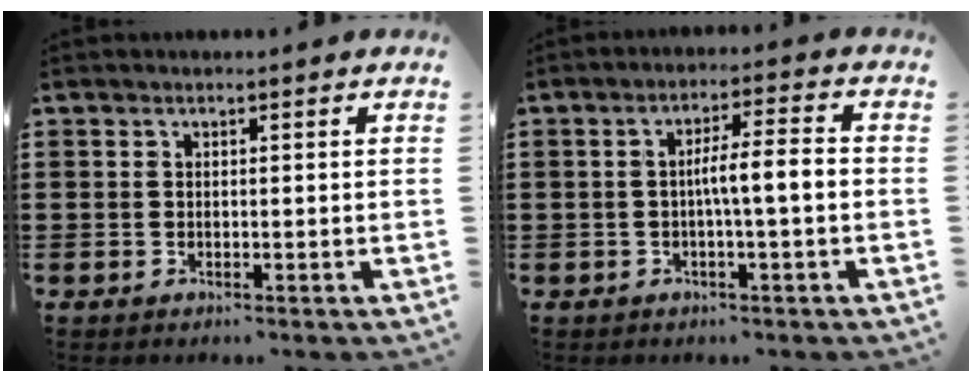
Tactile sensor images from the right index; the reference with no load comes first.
{"total": 4.7, "force": [-0.6, 0.4, 4.6], "torque": [-0.084, 0.001, -0.015]}